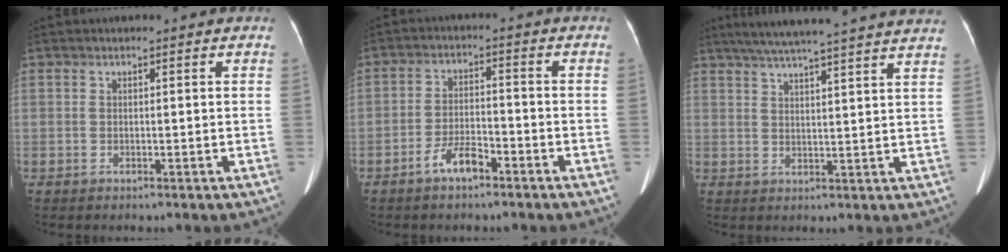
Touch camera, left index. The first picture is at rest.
{"total": 4.7, "force": [-3.4, 1.5, 3.0], "torque": [-0.063, 0.005, -0.061]}
{"total": 20.9, "force": [18.3, -0.3, 10.1], "torque": [-0.164, 0.015, 0.237]}